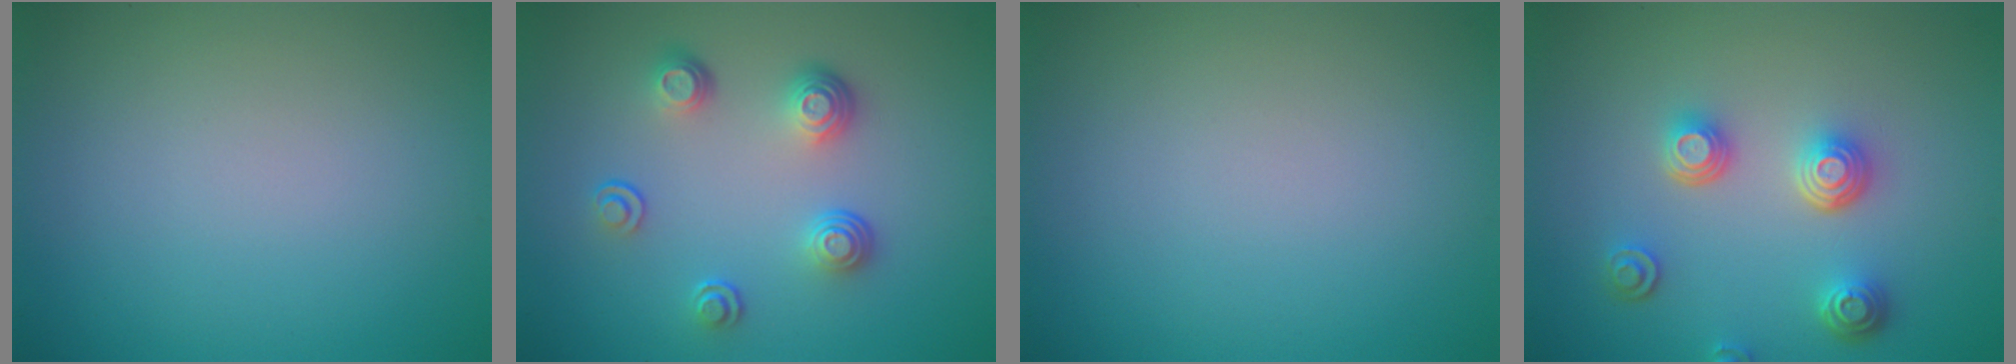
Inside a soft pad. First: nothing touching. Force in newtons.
{"total": 3.6, "press": 2.7, "slide": 2.4}
{"total": 0.0}
{"total": 3.9, "press": 3.2, "slide": 2.2}